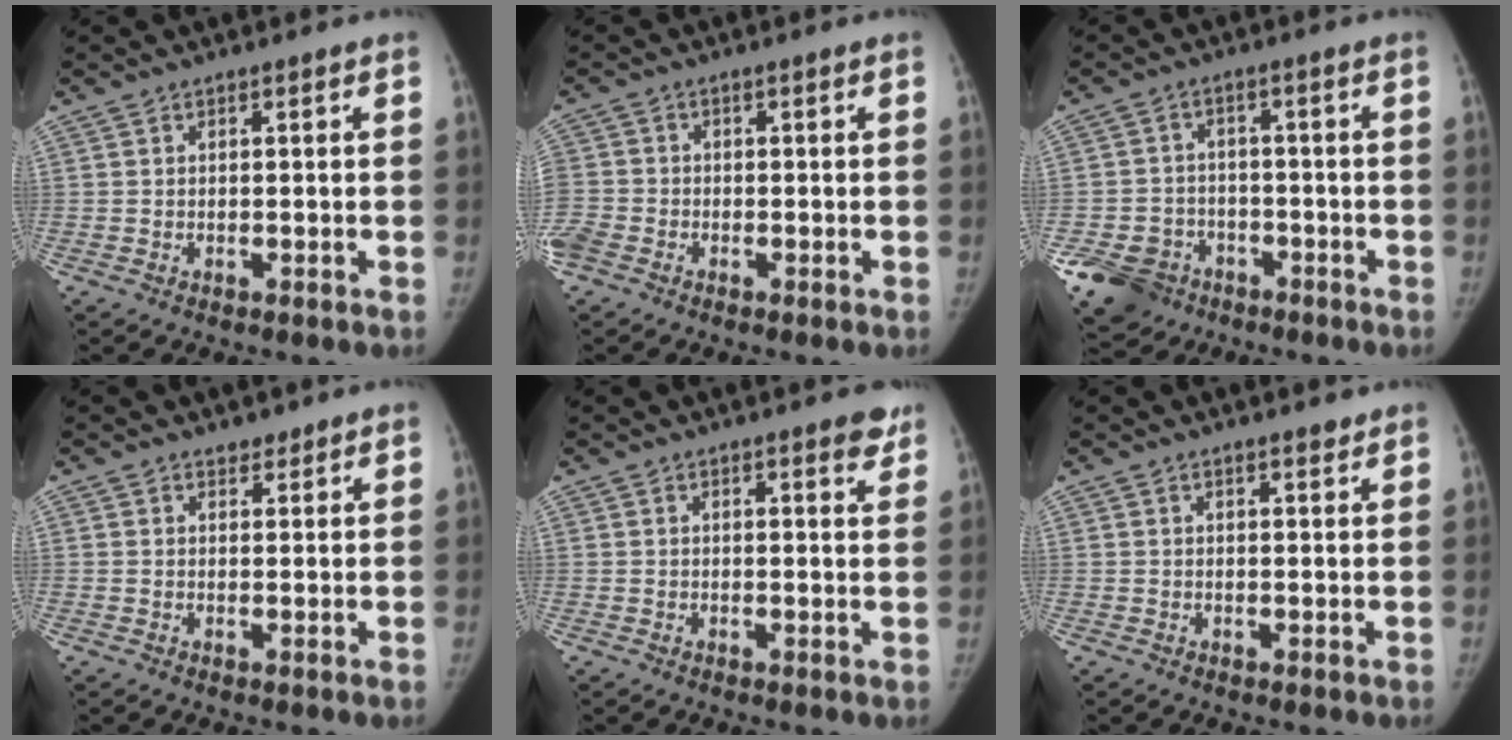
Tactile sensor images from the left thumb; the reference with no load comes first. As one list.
[{"total": 5.6, "force": [-2.6, 4.3, 2.4], "torque": [-0.071, 0.004, -0.054]}, {"total": 9.7, "force": [-5.4, 7.5, 3.0], "torque": [-0.054, 0.025, -0.084]}, {"total": 1.6, "force": [1.4, 0.8, 0.2], "torque": [0.011, -0.010, 0.016]}, {"total": 3.1, "force": [2.3, 1.1, 1.9], "torque": [-0.006, -0.010, 0.023]}, {"total": 1.6, "force": [1.3, 0.4, 0.7], "torque": [-0.007, -0.009, 0.020]}]